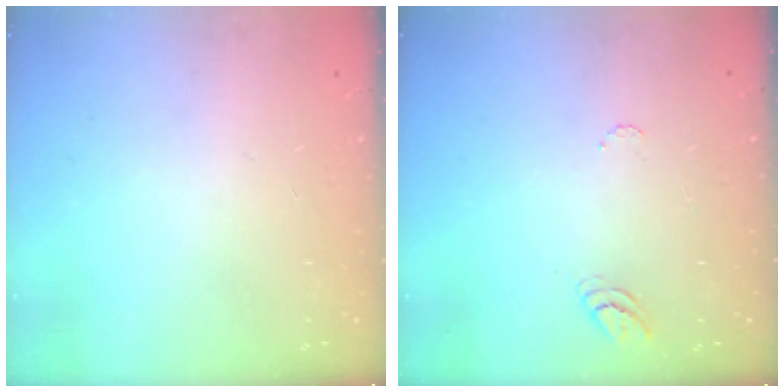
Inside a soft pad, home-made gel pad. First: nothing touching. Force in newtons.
{"total": 5.1, "press": 5.1, "slide": 0.4}